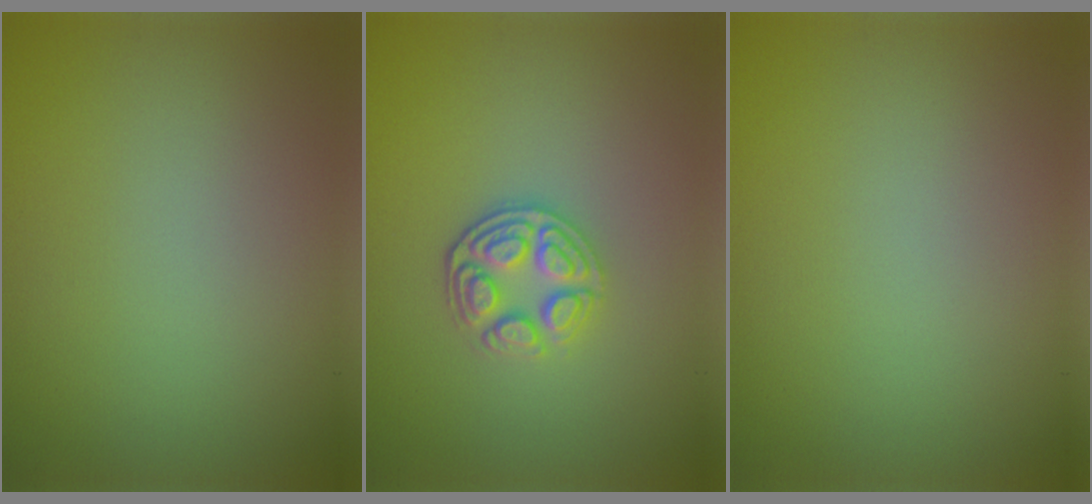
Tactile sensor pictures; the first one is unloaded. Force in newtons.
{"total": 3.5, "press": 3.0, "slide": 1.8}
{"total": 0.0}